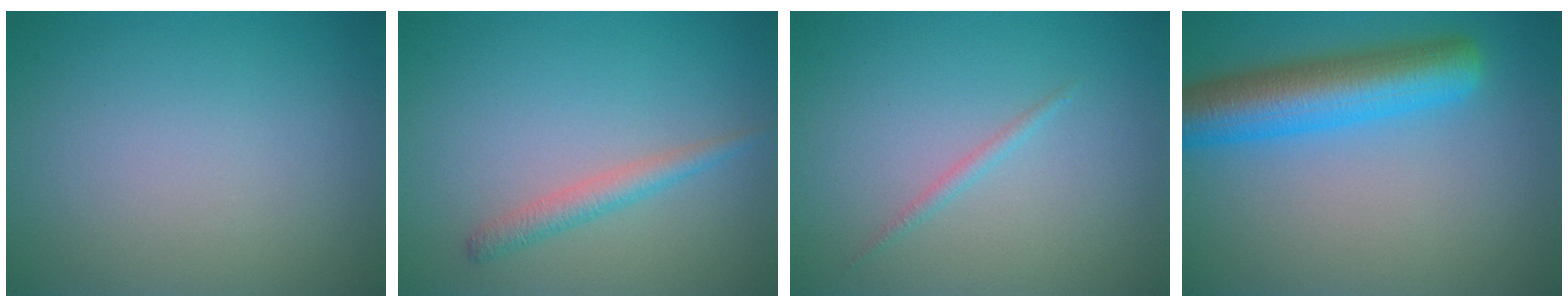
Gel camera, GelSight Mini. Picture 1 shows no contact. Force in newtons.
{"total": 1.9, "press": 1.9, "slide": 0.0}
{"total": 0.8, "press": 0.8, "slide": 0.0}
{"total": 7.5, "press": 7.5, "slide": 0.3}